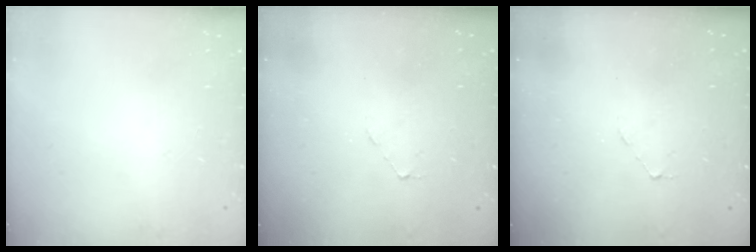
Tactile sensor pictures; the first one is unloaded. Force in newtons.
{"total": 2.8, "press": 2.8, "slide": 0.2}
{"total": 2.8, "press": 2.8, "slide": 0.2}